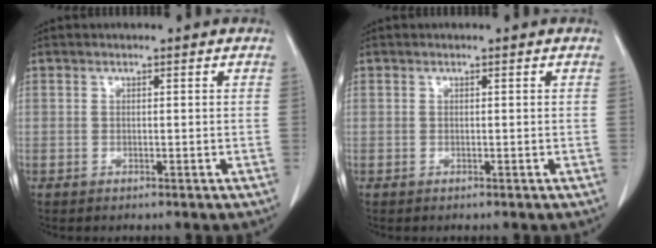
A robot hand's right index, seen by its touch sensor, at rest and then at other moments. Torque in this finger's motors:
{"motor_torque": [0.00, 0.00, 0.00, 0.00]}